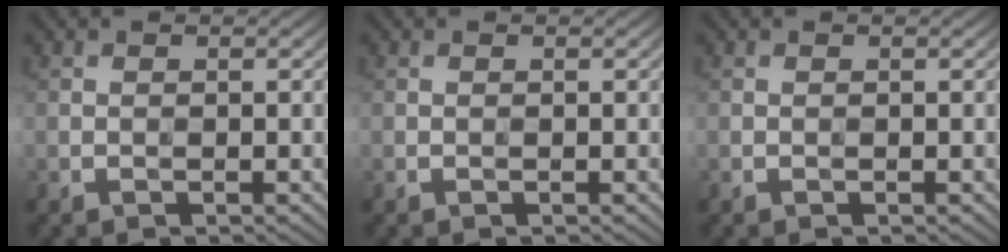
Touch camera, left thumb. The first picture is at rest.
{"total": 0.0}
{"total": 0.0}